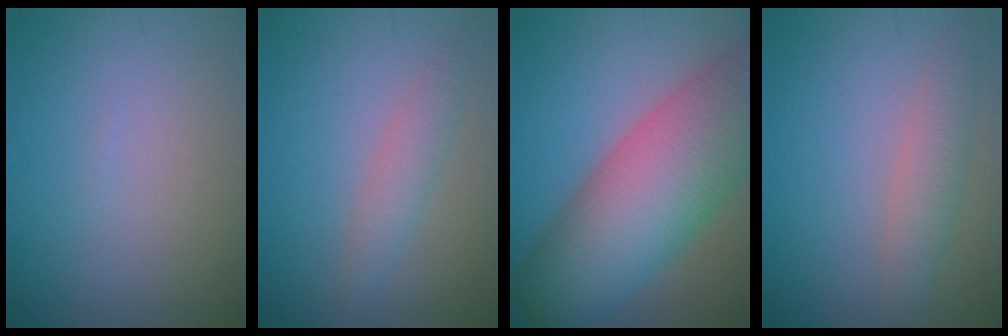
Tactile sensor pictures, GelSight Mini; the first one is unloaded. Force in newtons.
{"total": 2.1, "press": 2.1, "slide": 0.1}
{"total": 13.3, "press": 13.3, "slide": 0.6}
{"total": 2.5, "press": 2.5, "slide": 0.1}